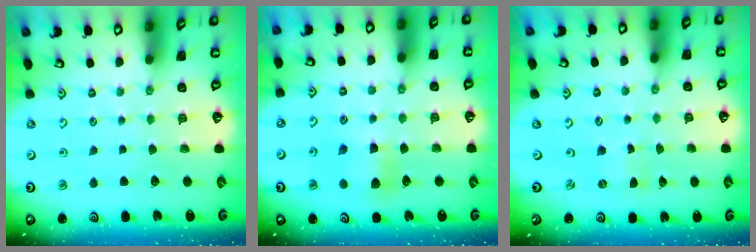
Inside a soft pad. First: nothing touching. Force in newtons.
{"total": 6.3, "press": 6.3, "slide": 0.2}
{"total": 0.0}